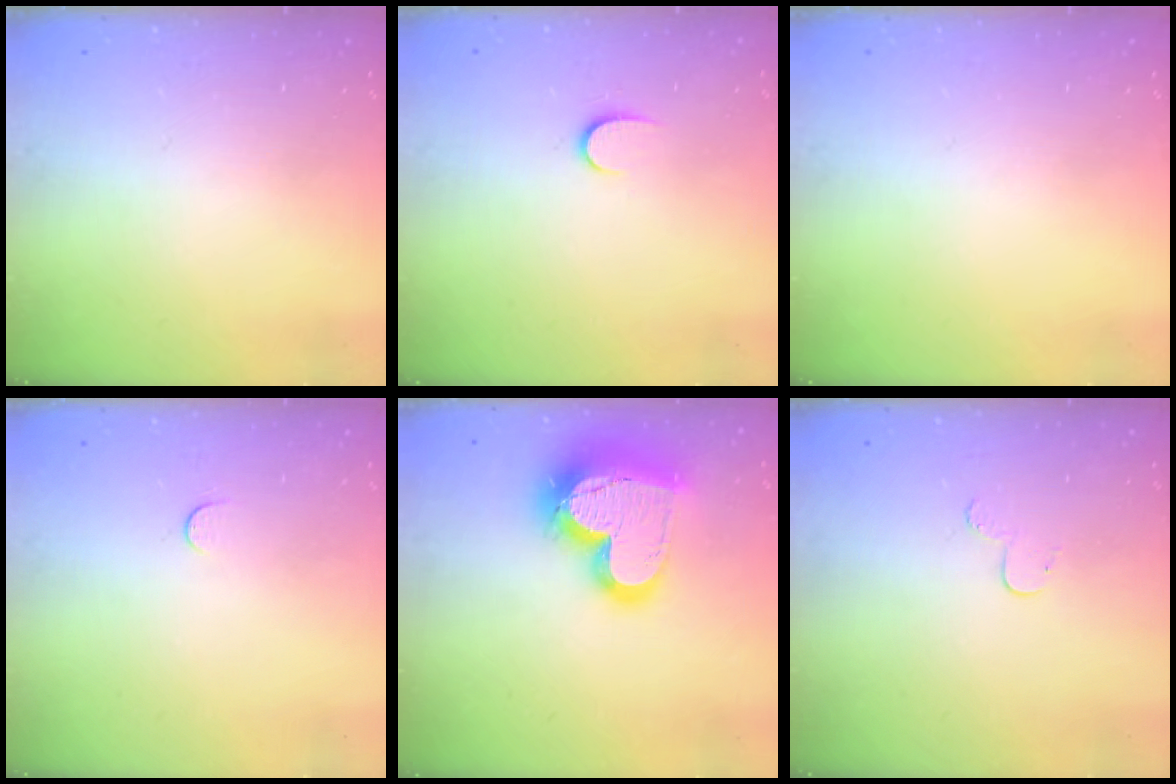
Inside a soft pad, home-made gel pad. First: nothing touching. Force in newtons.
{"total": 5.7, "press": 5.7, "slide": 0.5}
{"total": 0.0}
{"total": 3.1, "press": 3.1, "slide": 0.4}
{"total": 23.1, "press": 23.0, "slide": 1.8}
{"total": 4.8, "press": 4.8, "slide": 0.5}